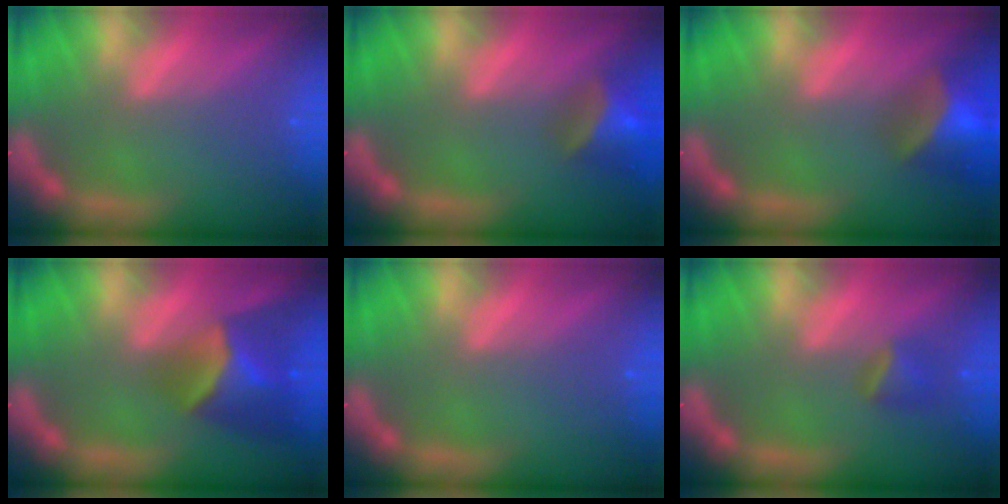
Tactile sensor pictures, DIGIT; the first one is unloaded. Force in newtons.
{"total": 5.0}
{"total": 7.0}
{"total": 6.5}
{"total": 0.0}
{"total": 1.9}